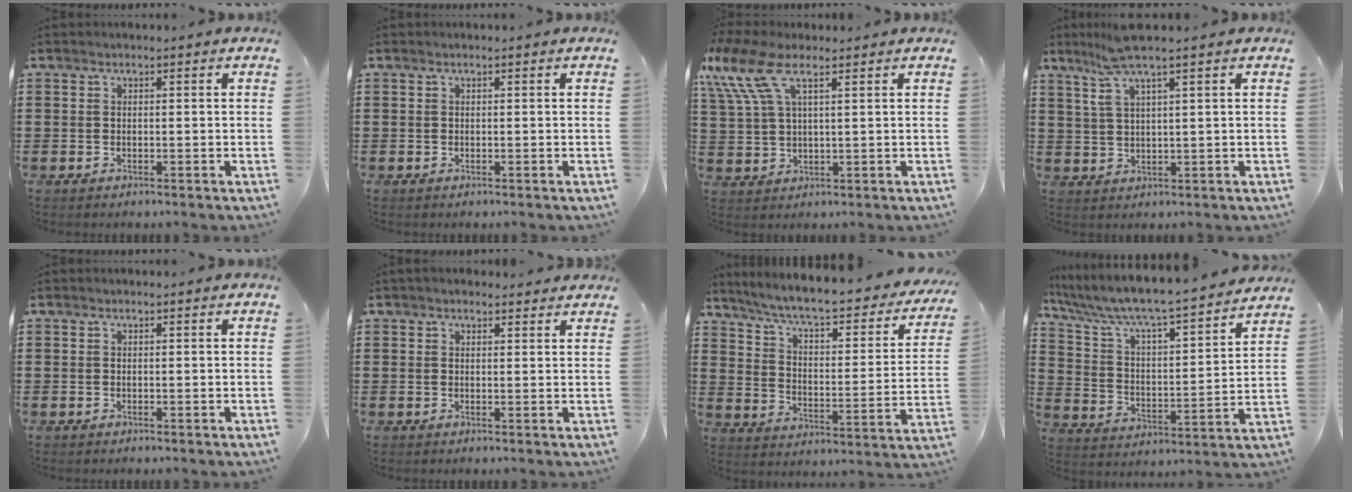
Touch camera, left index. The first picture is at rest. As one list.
[{"total": 0.0}, {"total": 8.9, "force": [4.9, 3.5, 6.6], "torque": [-0.162, 0.000, 0.086]}, {"total": 5.9, "force": [4.0, 0.0, 4.4], "torque": [-0.103, -0.006, 0.069]}, {"total": 0.0}, {"total": 1.6, "force": [1.5, 0.4, 0.3], "torque": [-0.009, 0.003, 0.031]}, {"total": 6.7, "force": [5.6, 0.5, 3.6], "torque": [-0.095, -0.044, 0.091]}, {"total": 6.5, "force": [5.9, 0.2, 2.7], "torque": [-0.083, -0.053, 0.091]}]